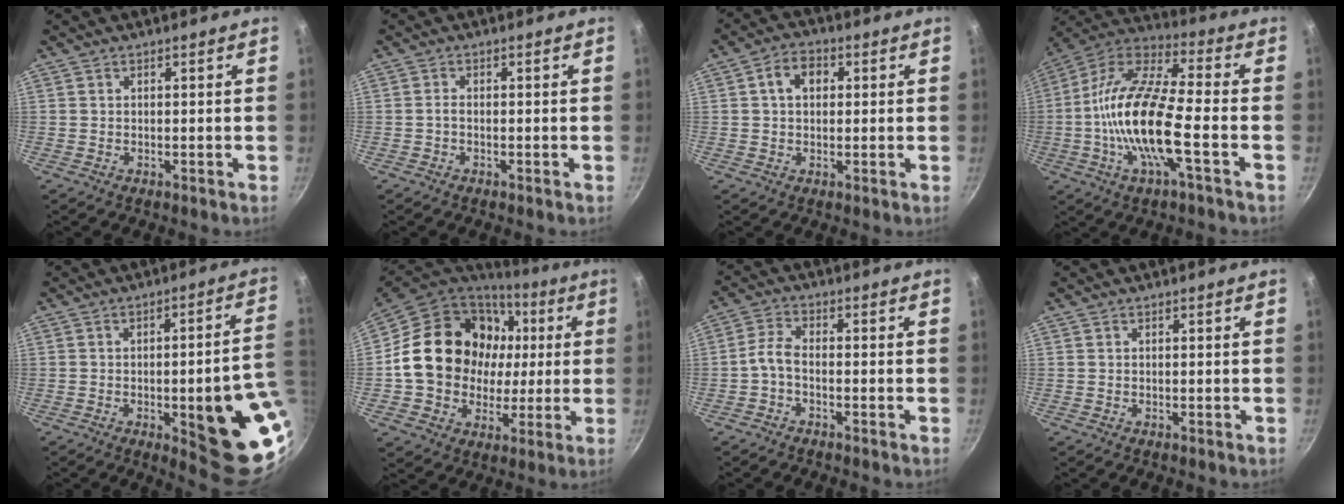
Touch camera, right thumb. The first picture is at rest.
{"total": 0.9, "force": [-0.4, 0.4, 0.7], "torque": [-0.019, 0.006, -0.012]}
{"total": 5.5, "force": [1.1, 4.0, 3.5], "torque": [-0.039, 0.010, 0.011]}
{"total": 18.8, "force": [-4.0, 5.9, 17.4], "torque": [-0.336, 0.039, -0.097]}
{"total": 20.1, "force": [-4.0, 5.6, 18.9], "torque": [-0.188, 0.013, -0.044]}
{"total": 22.8, "force": [3.0, 19.1, 12.1], "torque": [-0.190, 0.031, 0.061]}
{"total": 3.4, "force": [-1.8, 1.4, 2.6], "torque": [-0.065, 0.021, -0.043]}
{"total": 0.0}